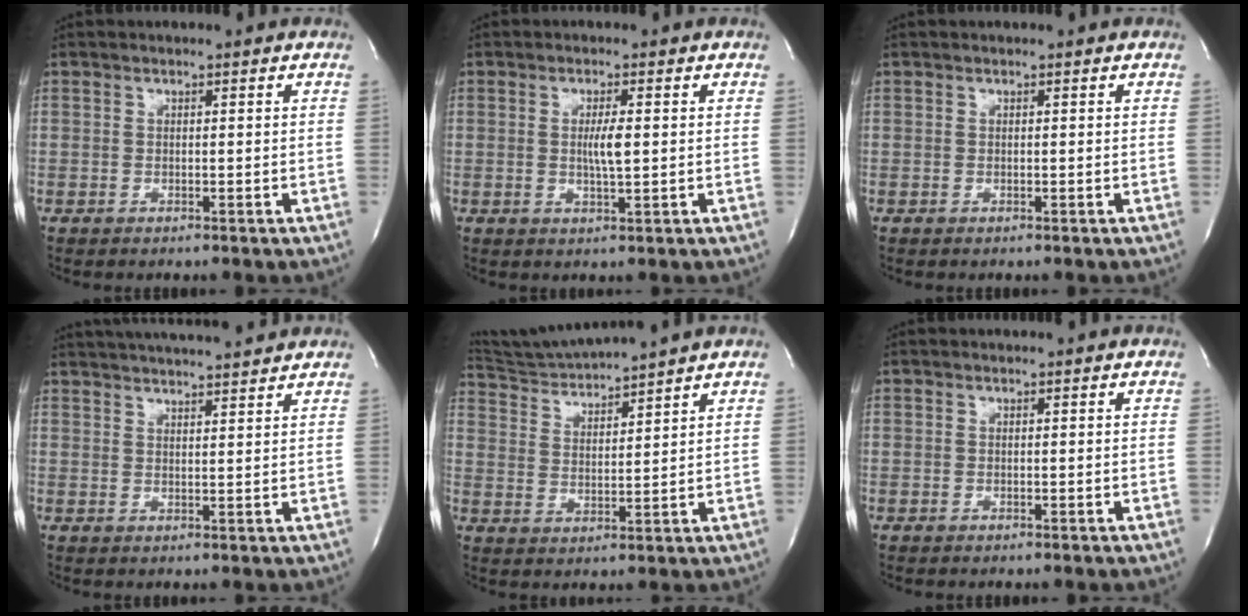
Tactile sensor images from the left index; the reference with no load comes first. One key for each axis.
{"total": 3.1, "fx": -0.2, "fy": 0.3, "fz": 3.1, "tx": -0.057, "ty": -0.013, "tz": -0.004}
{"total": 0.0}
{"total": 12.6, "fx": 11.6, "fy": 0.9, "fz": 4.9, "tx": -0.086, "ty": 0.015, "tz": 0.163}
{"total": 8.2, "fx": 7.8, "fy": -1.7, "fz": 1.6, "tx": -0.040, "ty": -0.002, "tz": 0.151}
{"total": 0.0}